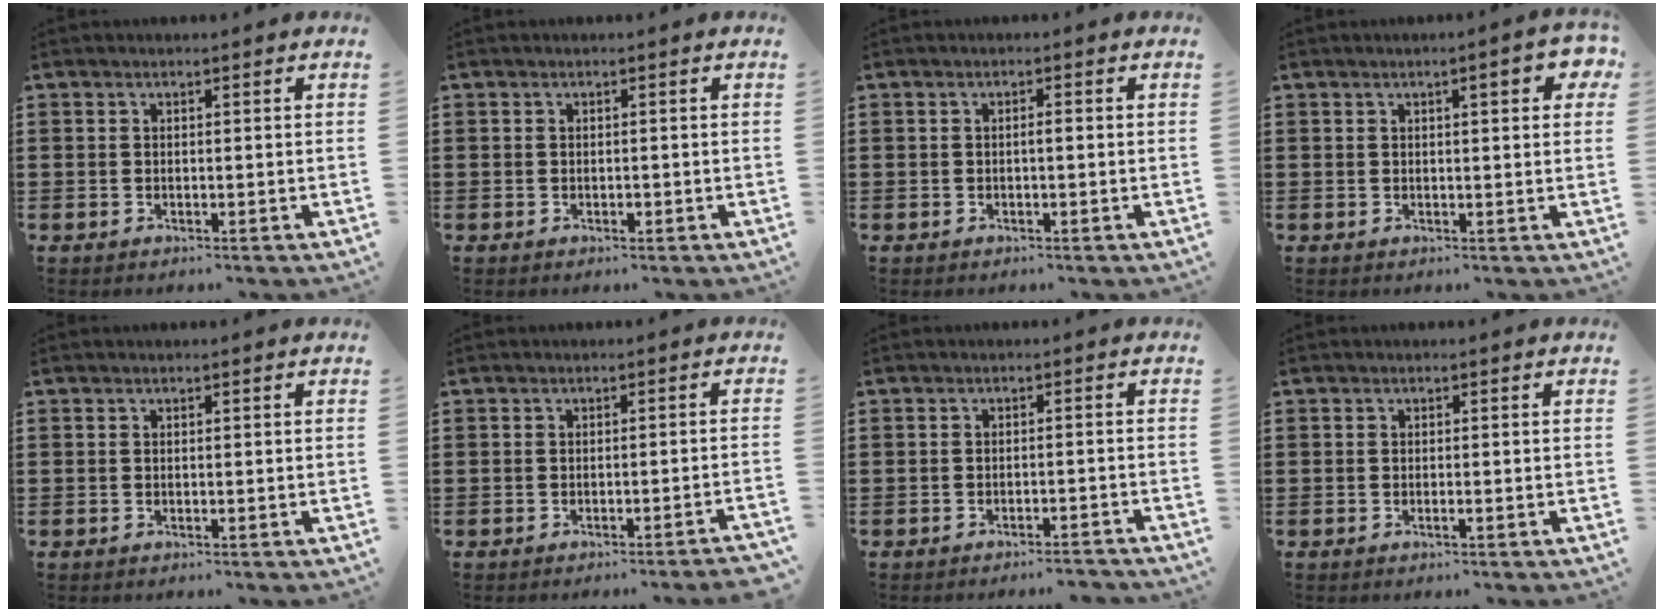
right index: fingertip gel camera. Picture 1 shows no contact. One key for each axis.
{"total": 0.7, "fx": -0.3, "fy": 0.3, "fz": 0.5, "tx": -0.010, "ty": -0.004, "tz": -0.006}
{"total": 0.7, "fx": -0.1, "fy": 0.1, "fz": 0.7, "tx": -0.013, "ty": -0.004, "tz": -0.002}
{"total": 3.8, "fx": 1.3, "fy": 0.8, "fz": 3.5, "tx": -0.054, "ty": 0.001, "tz": 0.017}
{"total": 0.0}
{"total": 1.5, "fx": -1.2, "fy": -0.4, "fz": 0.7, "tx": -0.013, "ty": -0.001, "tz": -0.024}
{"total": 2.2, "fx": -2.2, "fy": -0.1, "fz": 0.5, "tx": -0.011, "ty": 0.000, "tz": -0.045}
{"total": 0.6, "fx": -0.3, "fy": 0.0, "fz": 0.5, "tx": -0.009, "ty": -0.003, "tz": -0.006}